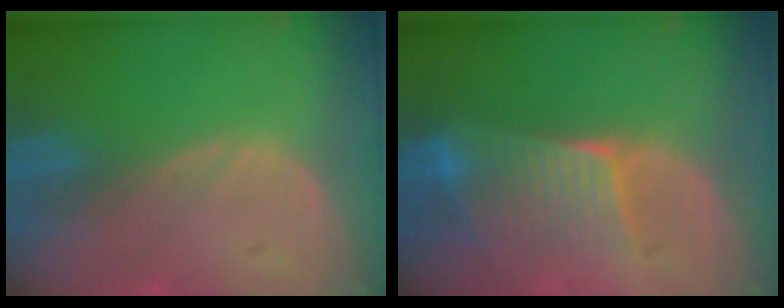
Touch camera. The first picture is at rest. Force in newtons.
{"total": 6.5, "press": 6.4, "slide": 1.5}